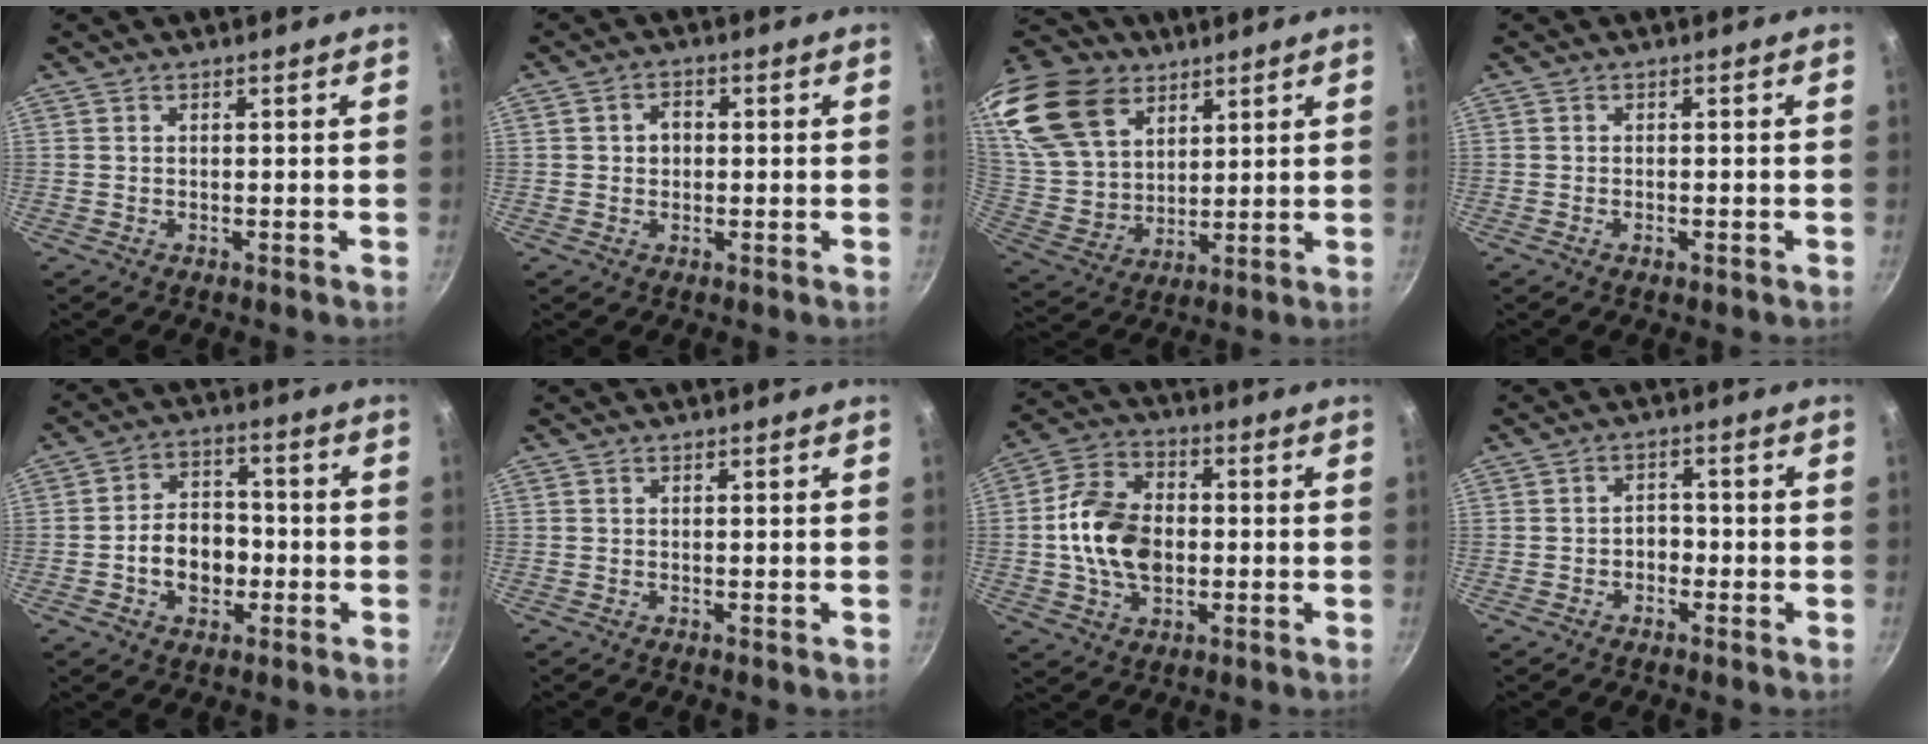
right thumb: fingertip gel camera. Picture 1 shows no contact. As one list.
[{"total": 3.2, "force": [0.2, 2.6, 1.9], "torque": [-0.012, 0.009, 0.000]}, {"total": 24.1, "force": [14.6, 15.5, 11.3], "torque": [-0.233, -0.034, 0.287]}, {"total": 1.4, "force": [-0.6, 0.6, 1.0], "torque": [-0.021, 0.002, -0.014]}, {"total": 9.6, "force": [-2.3, 7.1, 6.1], "torque": [-0.070, 0.024, -0.043]}, {"total": 0.0}, {"total": 14.0, "force": [-0.7, 9.6, 10.1], "torque": [-0.163, 0.019, -0.022]}, {"total": 2.7, "force": [-1.1, 2.0, 1.4], "torque": [0.001, 0.016, -0.019]}]